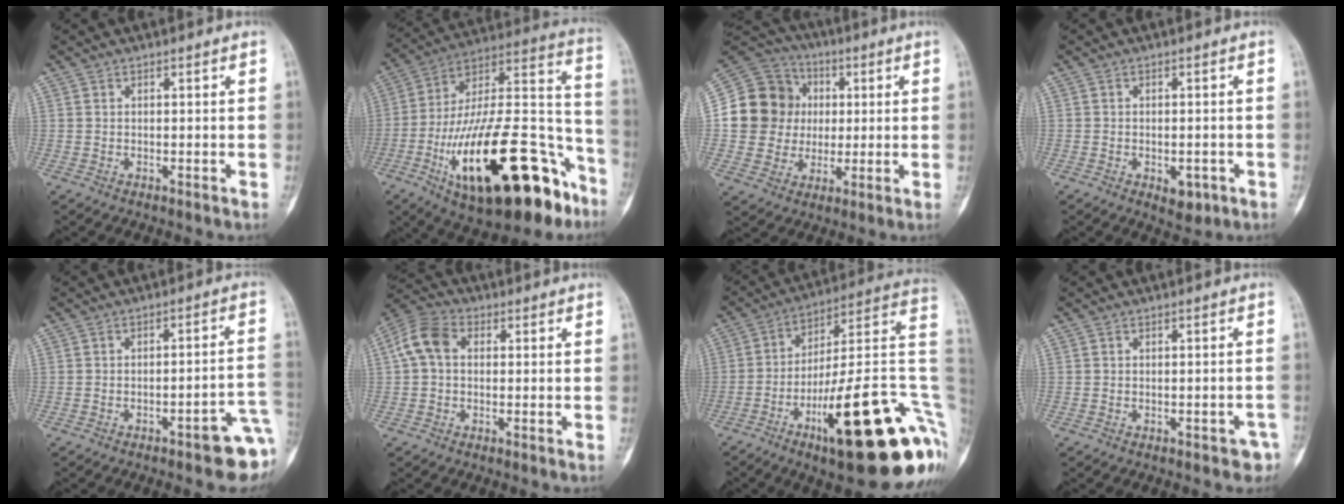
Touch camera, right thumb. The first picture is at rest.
{"total": 35.1, "force": [-16.5, 13.4, 27.9], "torque": [-0.405, 0.069, -0.259]}
{"total": 16.0, "force": [1.4, 14.8, 5.9], "torque": [-0.079, 0.026, 0.029]}
{"total": 3.8, "force": [-1.4, 2.3, 2.7], "torque": [-0.025, 0.004, -0.010]}
{"total": 9.4, "force": [-4.1, 2.3, 8.1], "torque": [-0.086, 0.031, -0.046]}
{"total": 7.3, "force": [0.9, 5.2, 5.0], "torque": [-0.101, 0.026, 0.009]}
{"total": 30.9, "force": [-9.4, 8.1, 28.3], "torque": [-0.314, 0.047, -0.135]}
{"total": 3.0, "force": [-1.9, 1.5, 1.7], "torque": [-0.008, 0.013, -0.020]}